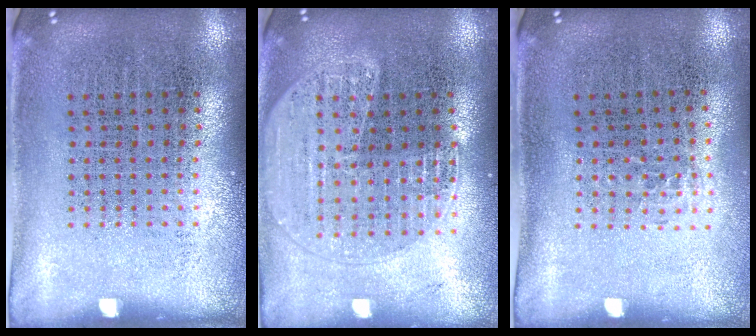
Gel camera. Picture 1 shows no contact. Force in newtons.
{"total": 1.7, "press": 1.6, "slide": 0.6}
{"total": 0.6, "press": 0.4, "slide": 0.3}